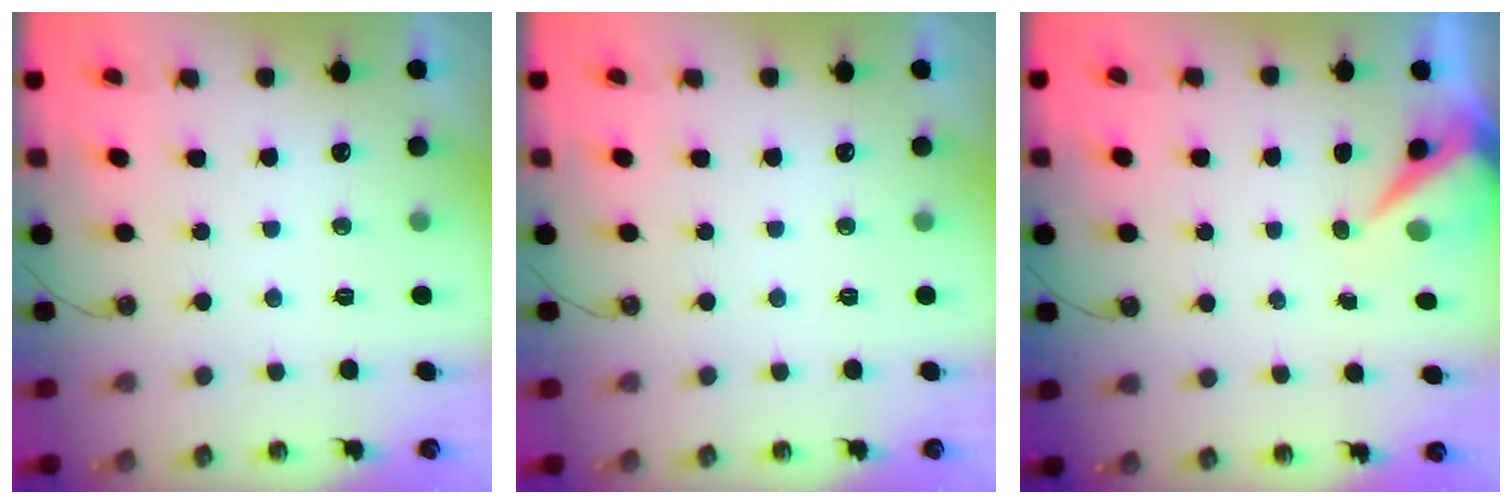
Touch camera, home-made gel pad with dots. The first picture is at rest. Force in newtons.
{"total": 0.0}
{"total": 7.0, "press": 7.0, "slide": 0.7}